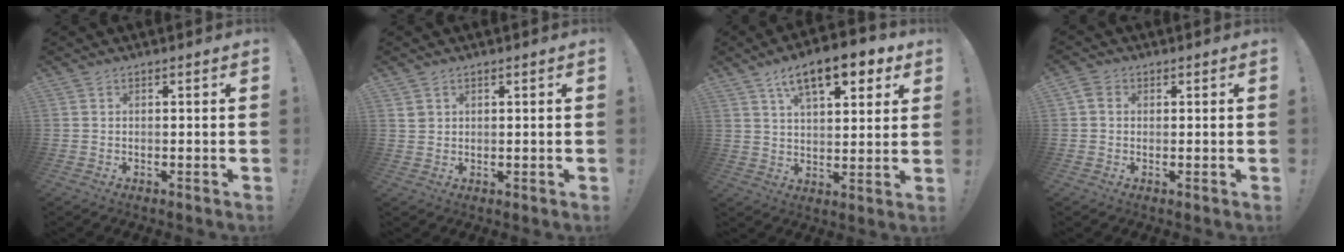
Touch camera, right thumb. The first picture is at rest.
{"total": 2.2, "force": [1.3, 1.7, 0.5], "torque": [0.005, -0.007, 0.024]}
{"total": 14.1, "force": [7.7, 5.8, 10.3], "torque": [-0.152, -0.031, 0.127]}
{"total": 3.4, "force": [0.8, 2.8, 1.8], "torque": [-0.031, 0.007, 0.017]}